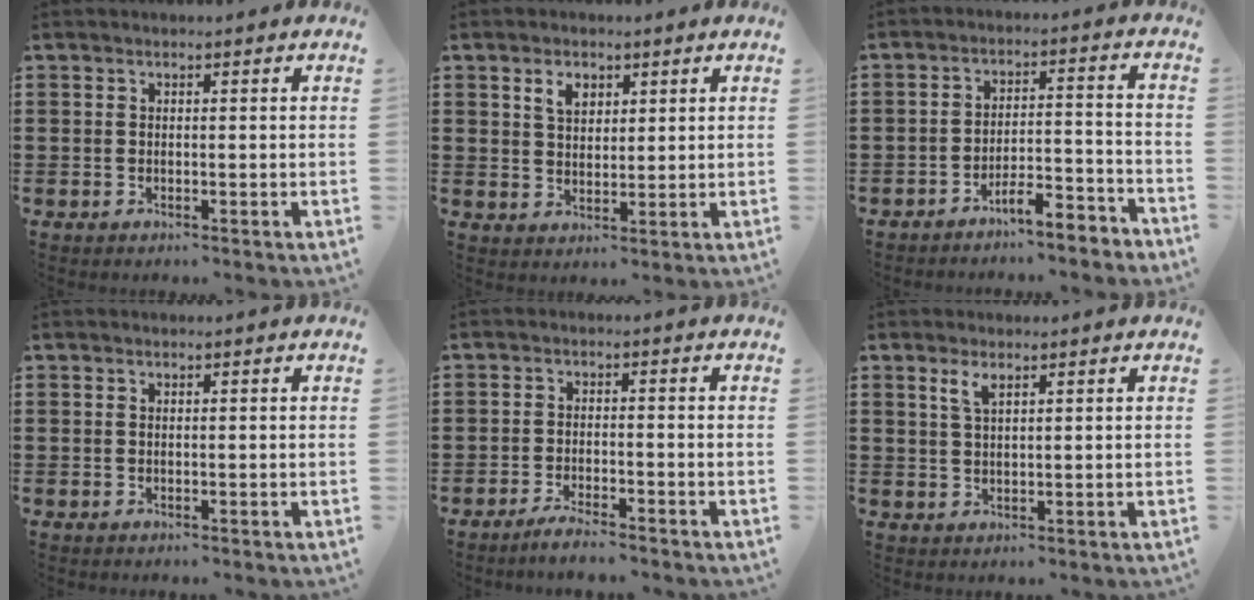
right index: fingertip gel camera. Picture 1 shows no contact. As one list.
[{"total": 3.5, "force": [1.9, 2.3, 1.8], "torque": [-0.045, 0.009, 0.034]}, {"total": 5.7, "force": [-5.2, 0.5, 2.3], "torque": [-0.040, 0.002, -0.102]}, {"total": 0.0}, {"total": 2.8, "force": [-2.6, -0.1, 0.9], "torque": [-0.016, 0.003, -0.052]}, {"total": 2.5, "force": [1.5, 0.8, 1.8], "torque": [-0.039, 0.004, 0.026]}]